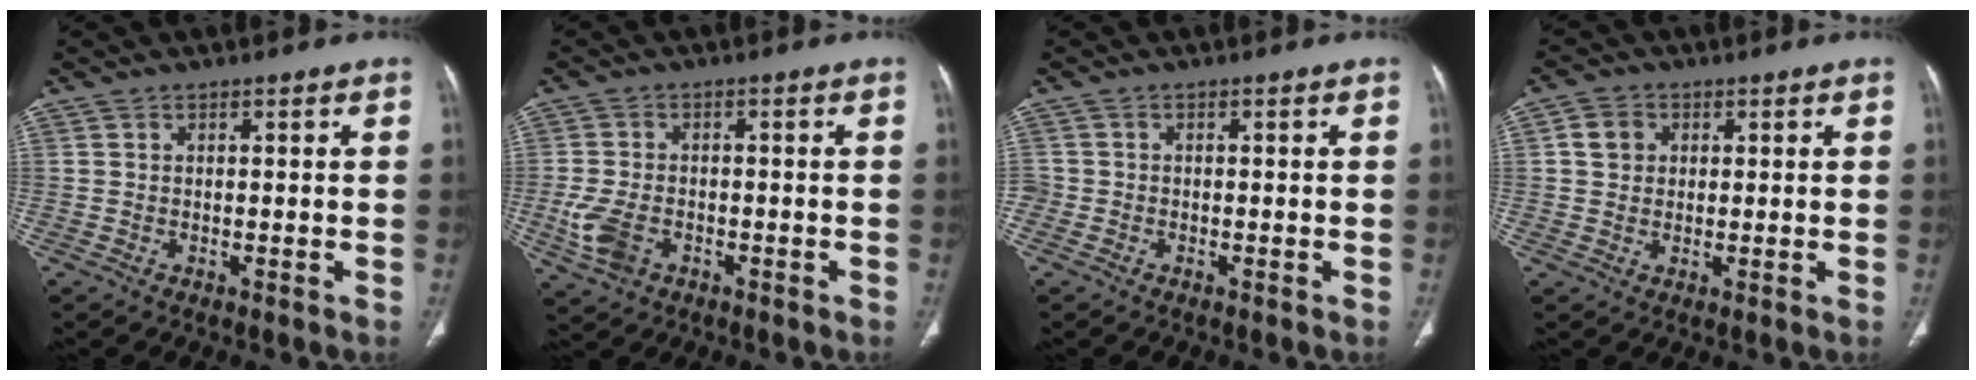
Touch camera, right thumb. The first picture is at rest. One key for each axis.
{"total": 5.6, "fx": -1.5, "fy": 3.5, "fz": 4.1, "tx": -0.103, "ty": -0.001, "tz": -0.025}
{"total": 1.4, "fx": -0.4, "fy": 1.3, "fz": 0.3, "tx": -0.004, "ty": 0.003, "tz": -0.012}
{"total": 4.3, "fx": 1.1, "fy": 3.7, "fz": 1.8, "tx": -0.019, "ty": 0.002, "tz": 0.020}